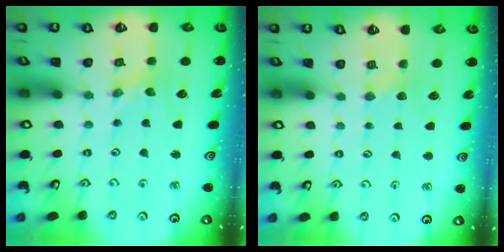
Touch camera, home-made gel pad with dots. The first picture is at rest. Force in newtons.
{"total": 2.4, "press": 2.3, "slide": 0.5}